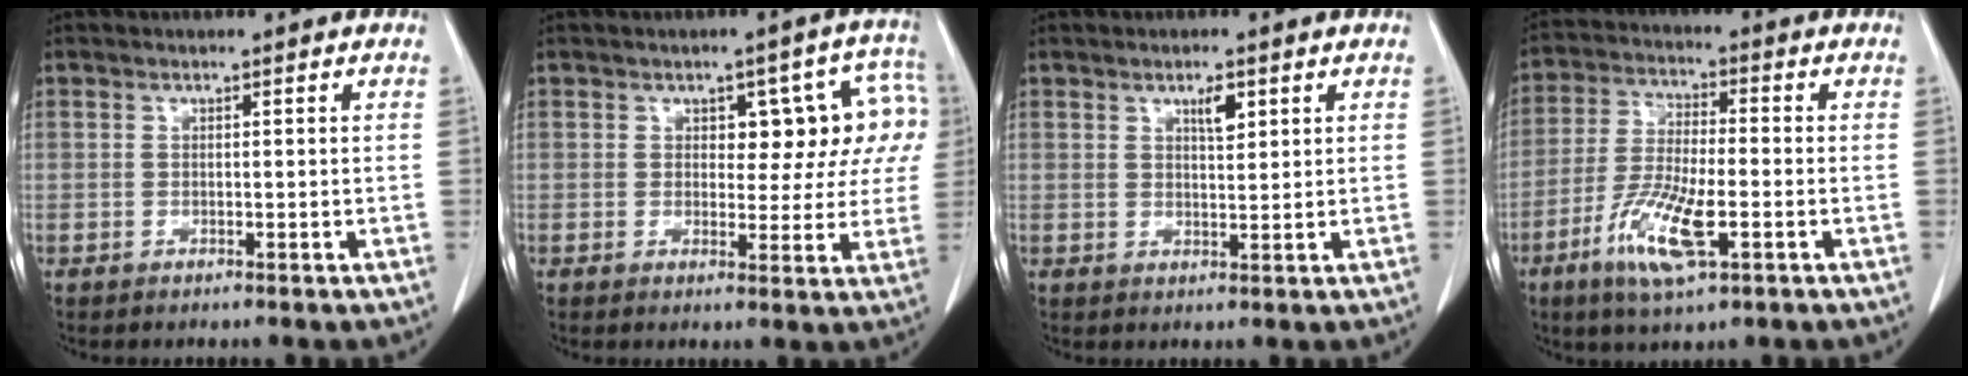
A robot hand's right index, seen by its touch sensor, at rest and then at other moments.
{"total": 8.8, "force": [2.0, 4.8, 7.1], "torque": [-0.059, 0.034, 0.024]}
{"total": 2.7, "force": [1.5, 0.6, 2.2], "torque": [-0.037, -0.003, 0.026]}
{"total": 10.9, "force": [-4.4, 2.4, 9.7], "torque": [-0.197, -0.014, -0.082]}